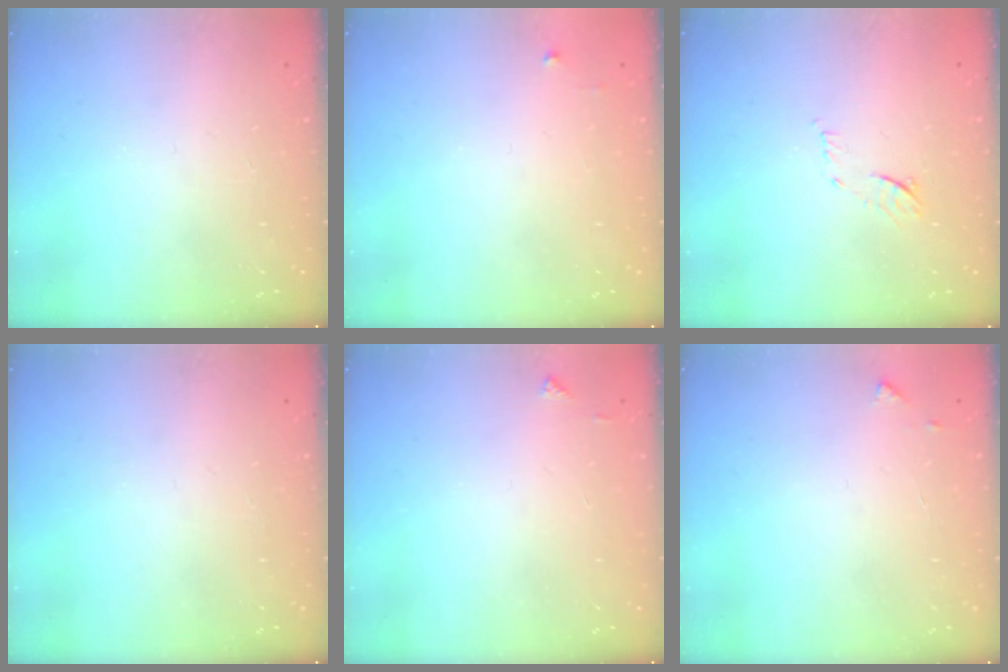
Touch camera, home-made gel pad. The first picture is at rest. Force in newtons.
{"total": 2.5, "press": 2.5, "slide": 0.4}
{"total": 8.0, "press": 7.9, "slide": 1.0}
{"total": 0.0}
{"total": 3.6, "press": 3.6, "slide": 0.5}
{"total": 4.5, "press": 4.4, "slide": 0.5}